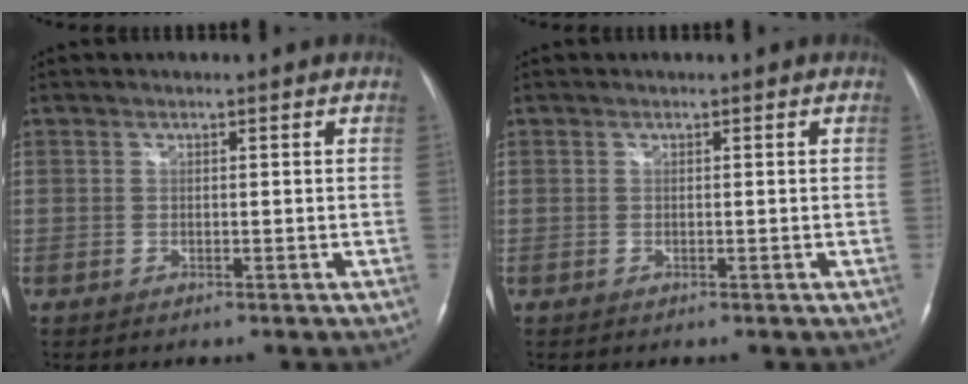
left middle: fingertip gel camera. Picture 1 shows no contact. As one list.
[{"total": 0.0}]